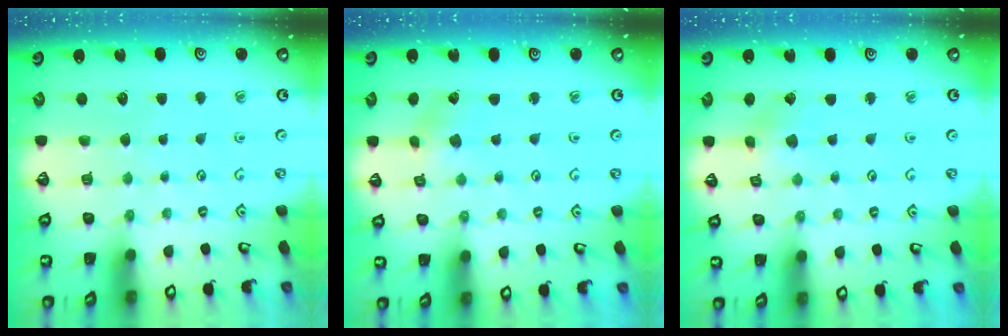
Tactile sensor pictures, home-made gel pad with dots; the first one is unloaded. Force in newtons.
{"total": 1.7, "press": 1.7, "slide": 0.2}
{"total": 2.4, "press": 2.4, "slide": 0.3}